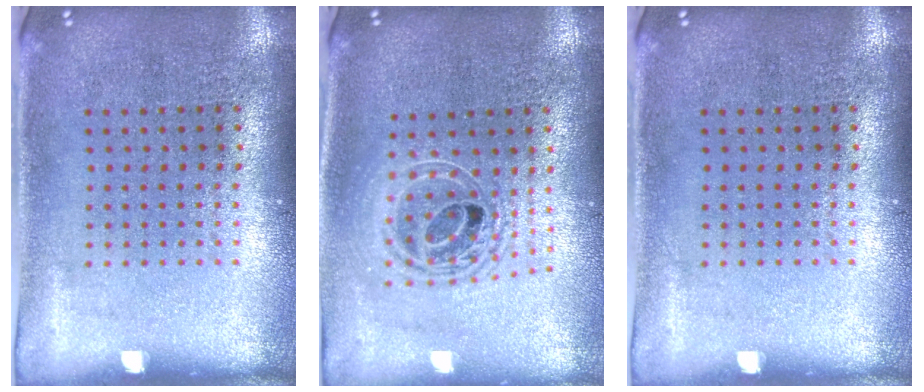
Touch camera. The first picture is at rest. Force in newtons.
{"total": 1.8, "press": 1.4, "slide": 1.1}
{"total": 0.0}